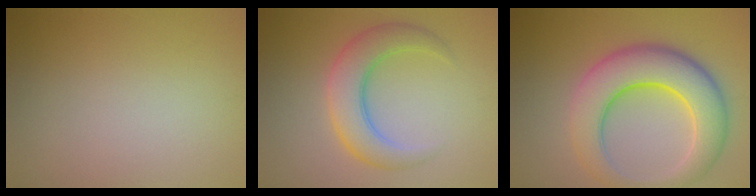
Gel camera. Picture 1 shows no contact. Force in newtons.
{"total": 5.2, "press": 5.2, "slide": 0.1}
{"total": 8.9, "press": 8.9, "slide": 0.2}